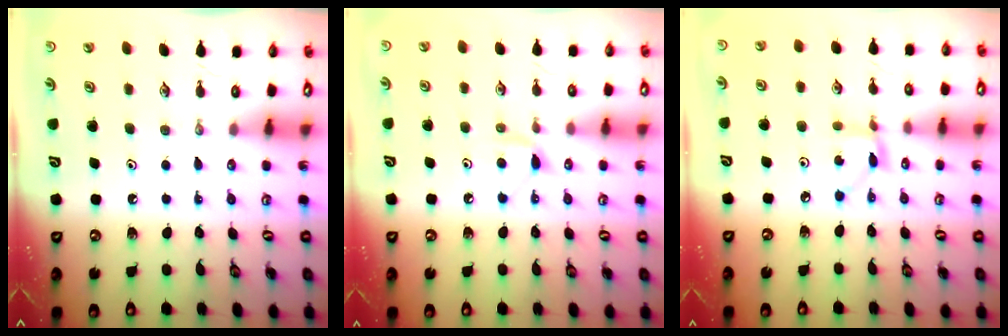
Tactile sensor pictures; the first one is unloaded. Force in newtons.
{"total": 4.9, "press": 4.9, "slide": 0.6}
{"total": 2.8, "press": 2.8, "slide": 0.2}